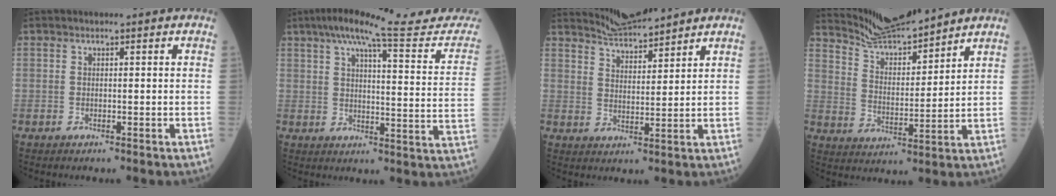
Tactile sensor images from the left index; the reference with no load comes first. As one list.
[{"total": 21.9, "force": [19.5, 1.5, 9.7], "torque": [-0.127, -0.026, 0.239]}, {"total": 5.9, "force": [5.8, 0.2, 0.9], "torque": [-0.026, 0.009, 0.112]}, {"total": 9.8, "force": [9.6, 0.5, 2.1], "torque": [-0.052, 0.004, 0.186]}]